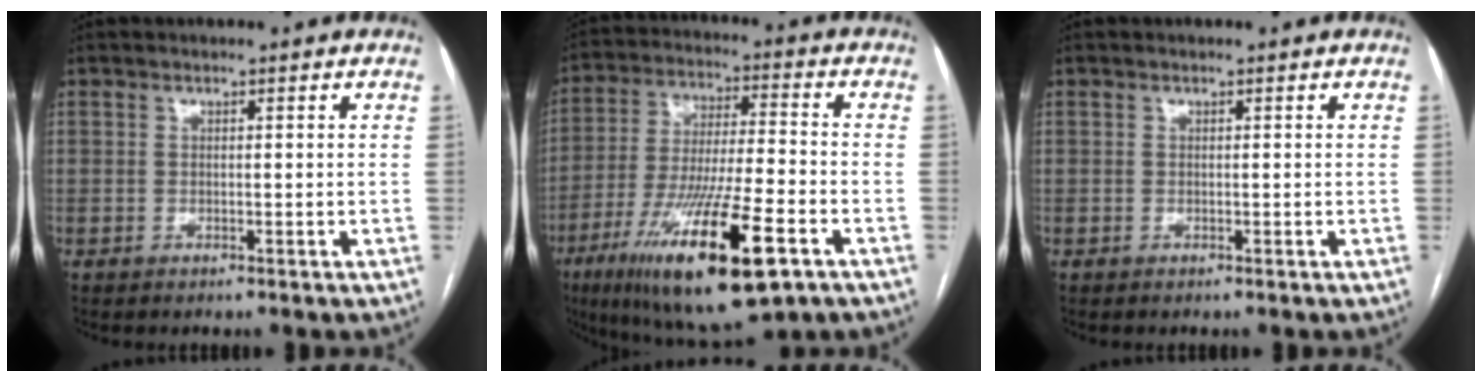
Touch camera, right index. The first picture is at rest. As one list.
[{"total": 20.4, "force": [-10.2, 3.2, 17.4], "torque": [-0.323, -0.037, -0.171]}, {"total": 0.0}]